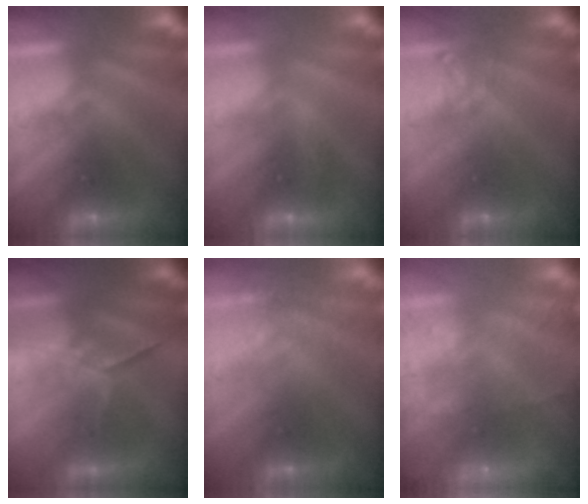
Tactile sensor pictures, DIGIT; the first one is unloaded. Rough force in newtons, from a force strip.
{"total": 2.9}
{"total": 2.3}
{"total": 1.2}
{"total": 1.3}
{"total": 7.7}